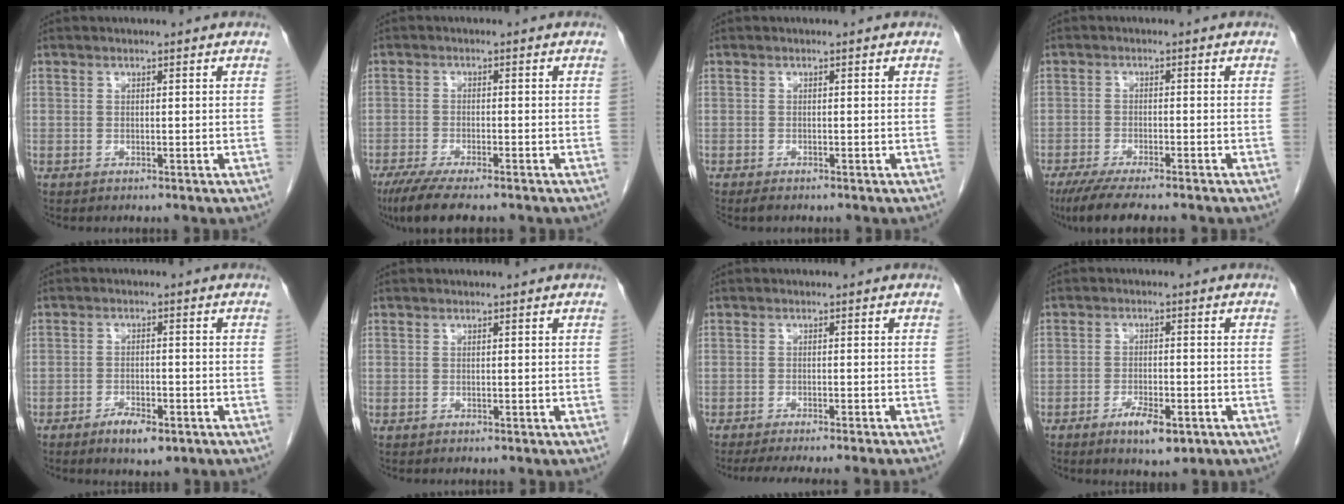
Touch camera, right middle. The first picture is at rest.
{"total": 8.9, "force": [-7.0, 1.6, 5.3], "torque": [-0.081, -0.017, -0.109]}
{"total": 1.2, "force": [-1.0, 0.3, 0.6], "torque": [-0.015, -0.003, -0.013]}
{"total": 9.8, "force": [-8.0, 1.3, 5.5], "torque": [-0.077, -0.018, -0.121]}
{"total": 4.5, "force": [-2.8, 1.6, 3.2], "torque": [-0.056, -0.001, -0.039]}
{"total": 0.0}
{"total": 9.3, "force": [-8.1, -0.9, 4.6], "torque": [-0.035, -0.018, -0.114]}
{"total": 5.3, "force": [-2.9, 1.7, 4.1], "torque": [-0.070, -0.004, -0.041]}